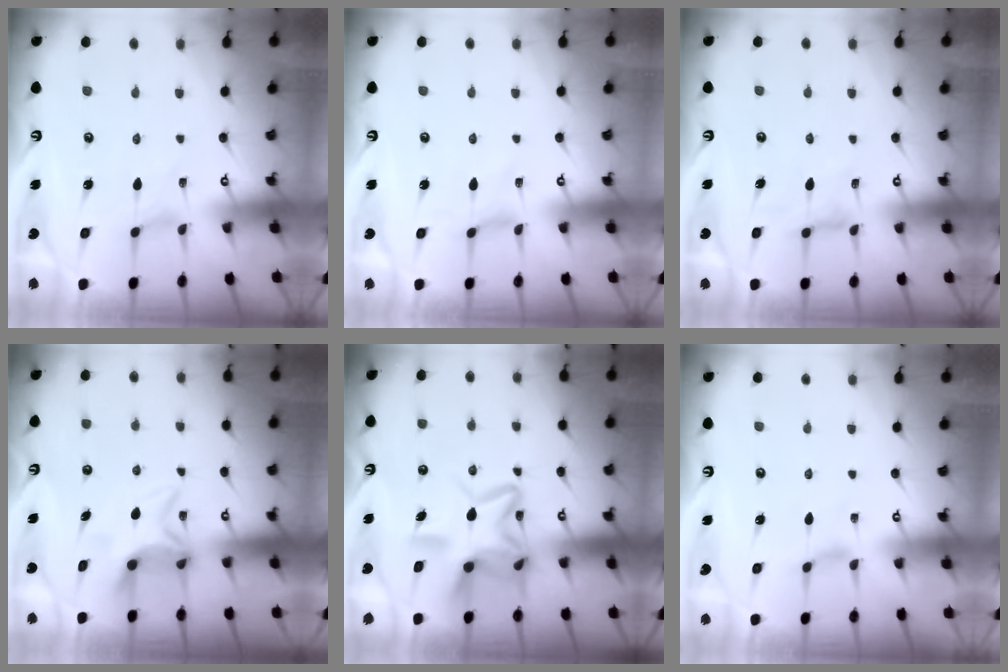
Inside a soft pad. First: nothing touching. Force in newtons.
{"total": 0.0}
{"total": 1.7, "press": 1.7, "slide": 0.4}
{"total": 6.6, "press": 6.6, "slide": 0.3}
{"total": 13.4, "press": 13.4, "slide": 1.3}
{"total": 1.5, "press": 1.4, "slide": 0.3}